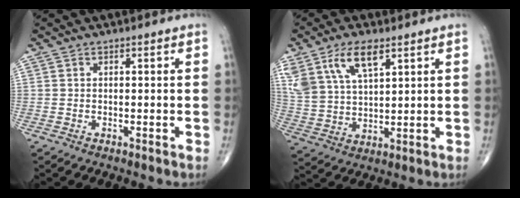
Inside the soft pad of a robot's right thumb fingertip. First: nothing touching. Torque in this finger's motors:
{"motor_torque": [-0.21, 1.44, 1.19, 0.63, 0.17]}